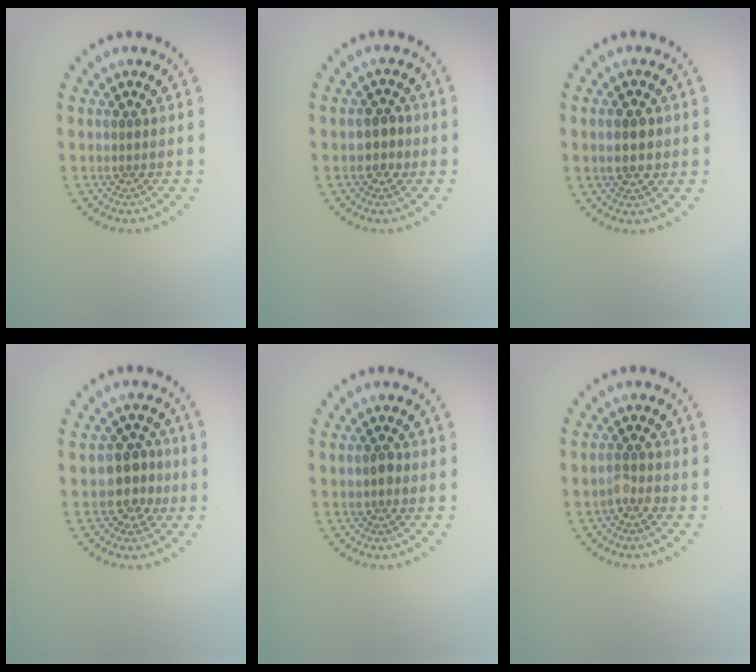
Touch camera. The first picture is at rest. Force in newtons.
{"total": 1.3, "press": 1.3, "slide": 0.5}
{"total": 2.6, "press": 2.6, "slide": 0.1}
{"total": 2.9, "press": 2.6, "slide": 1.3}
{"total": 1.0, "press": 1.0, "slide": 0.2}
{"total": 1.5, "press": 1.3, "slide": 0.9}